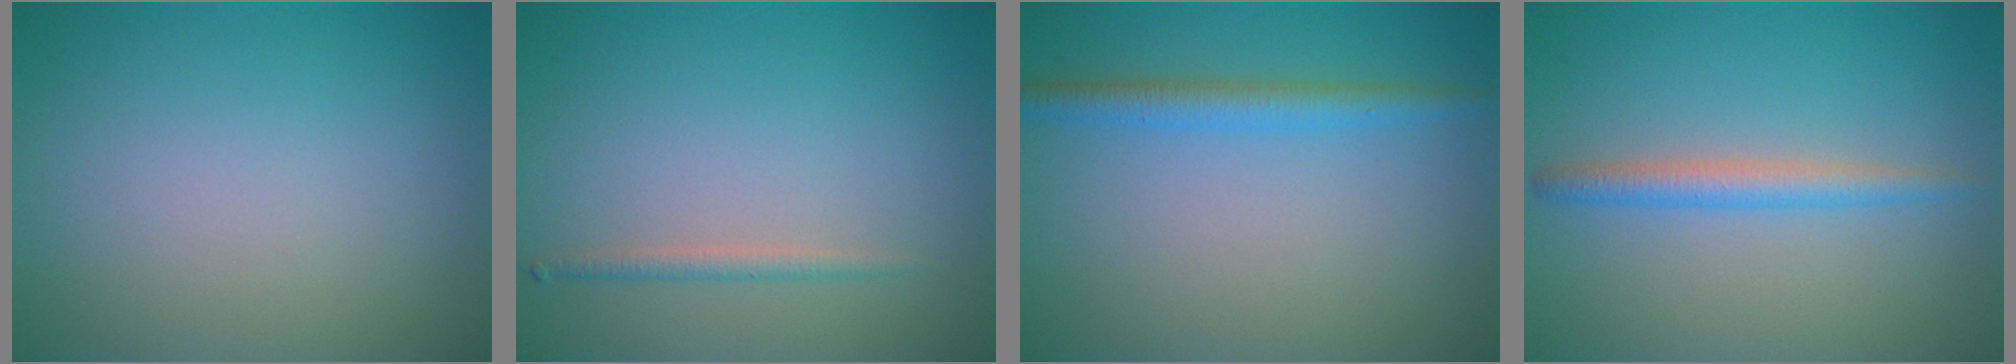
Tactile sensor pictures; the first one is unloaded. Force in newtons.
{"total": 1.1, "press": 1.1, "slide": 0.0}
{"total": 2.4, "press": 2.4, "slide": 0.2}
{"total": 2.3, "press": 2.3, "slide": 0.0}